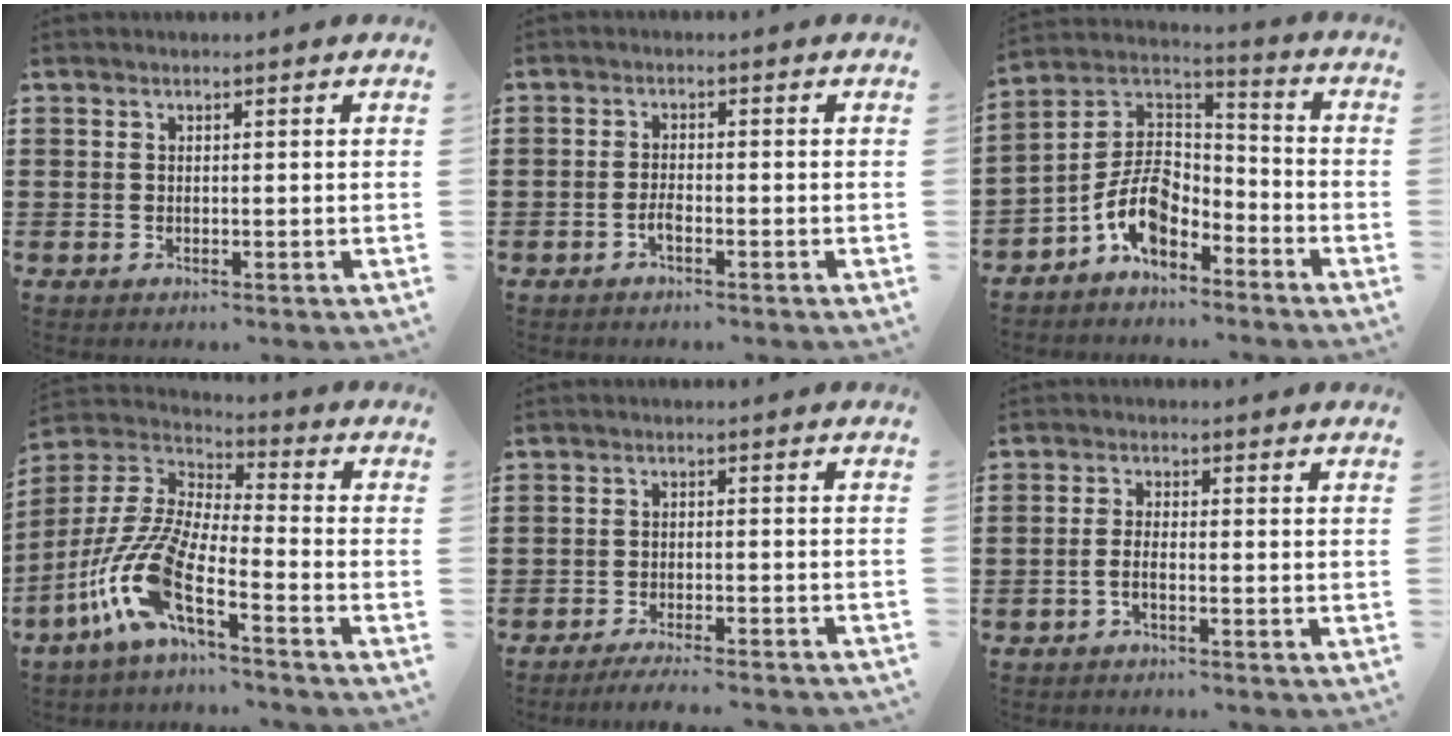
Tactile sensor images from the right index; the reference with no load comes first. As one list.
[{"total": 2.0, "force": [-1.1, 0.3, 1.6], "torque": [-0.039, -0.007, -0.021]}, {"total": 8.9, "force": [-4.9, 4.7, 5.7], "torque": [-0.135, -0.004, -0.100]}, {"total": 12.1, "force": [-7.4, 2.7, 9.1], "torque": [-0.233, -0.021, -0.158]}, {"total": 3.0, "force": [-2.9, -0.3, 0.9], "torque": [-0.016, -0.003, -0.057]}, {"total": 2.0, "force": [-1.1, 0.1, 1.7], "torque": [-0.040, -0.005, -0.021]}]